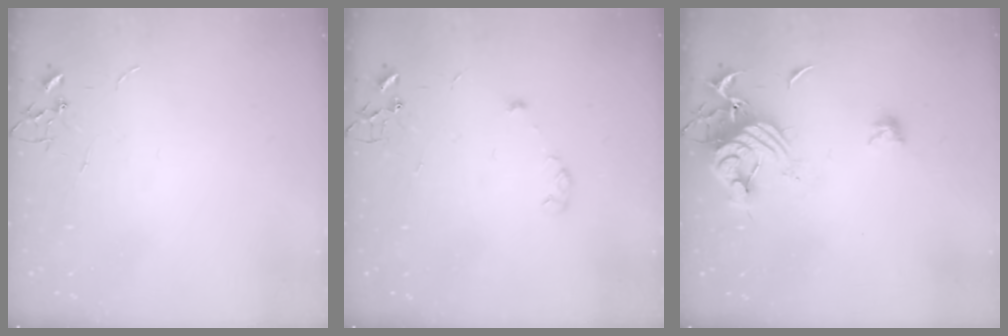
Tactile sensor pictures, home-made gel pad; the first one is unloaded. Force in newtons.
{"total": 4.3, "press": 4.2, "slide": 0.7}
{"total": 12.8, "press": 12.8, "slide": 1.0}